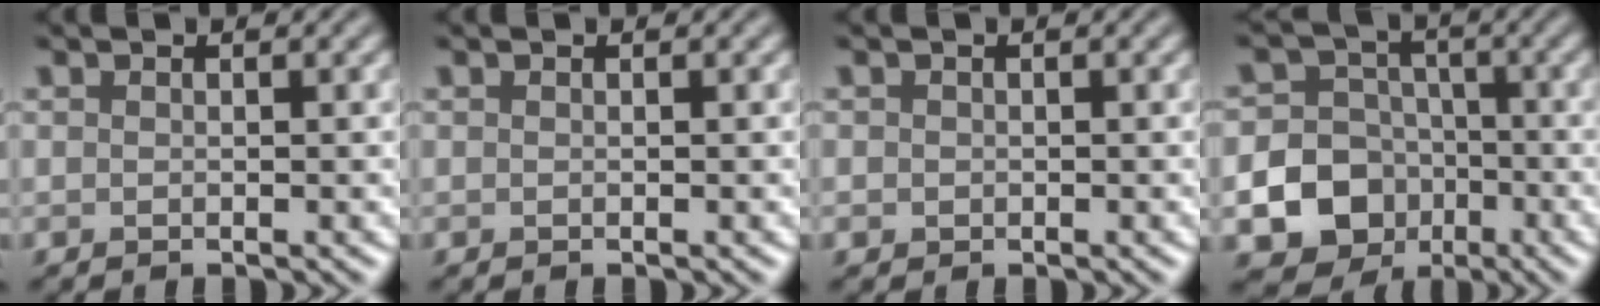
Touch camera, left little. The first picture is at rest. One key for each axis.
{"total": 0.0}
{"total": 0.6, "fx": 0.0, "fy": 0.6, "fz": 0.1, "tx": 0.003, "ty": -0.002, "tz": -0.002}
{"total": 19.0, "fx": -6.7, "fy": 17.4, "fz": 3.5, "tx": -0.103, "ty": -0.055, "tz": -0.129}